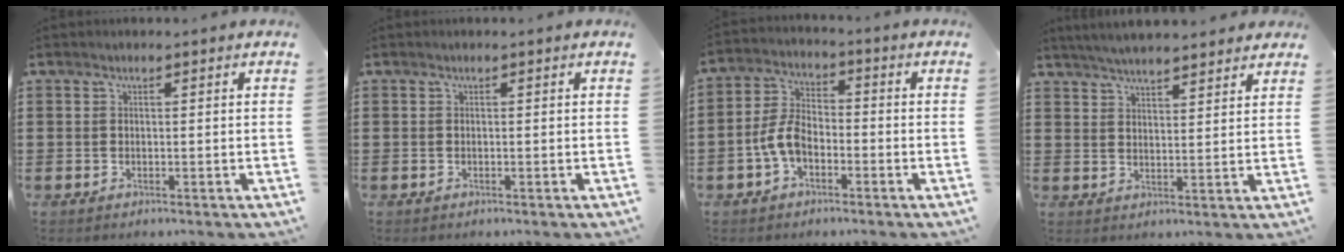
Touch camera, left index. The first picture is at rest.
{"total": 0.0}
{"total": 5.6, "force": [-2.6, 3.2, 3.8], "torque": [-0.102, 0.003, -0.058]}
{"total": 4.3, "force": [4.3, 0.0, 0.8], "torque": [-0.029, -0.013, 0.077]}